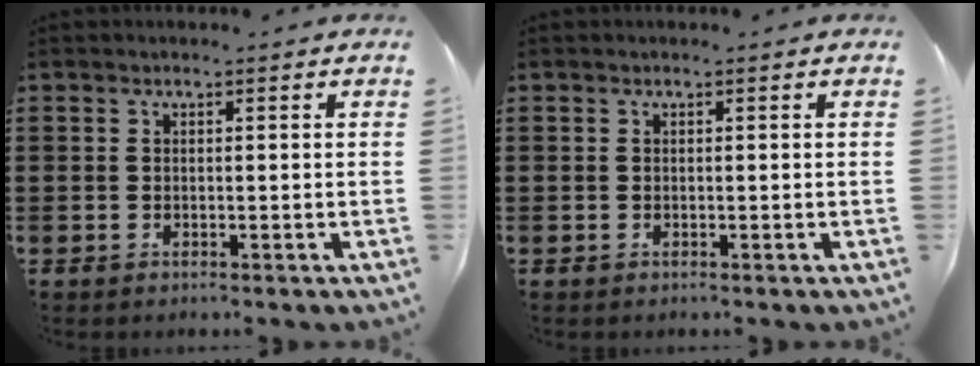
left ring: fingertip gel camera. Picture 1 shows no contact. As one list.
[{"total": 0.0}]